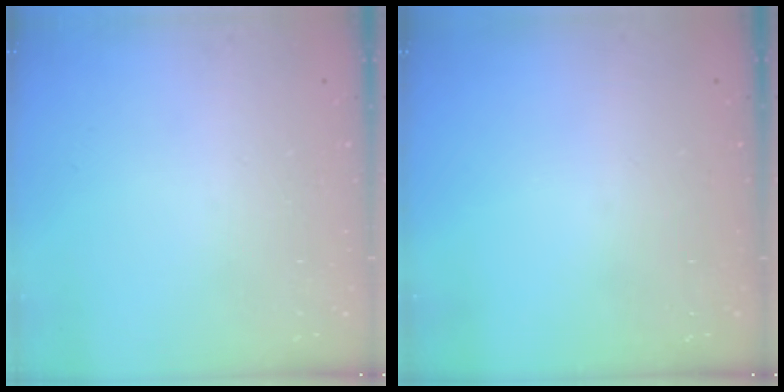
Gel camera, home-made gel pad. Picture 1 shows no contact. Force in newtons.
{"total": 0.0}